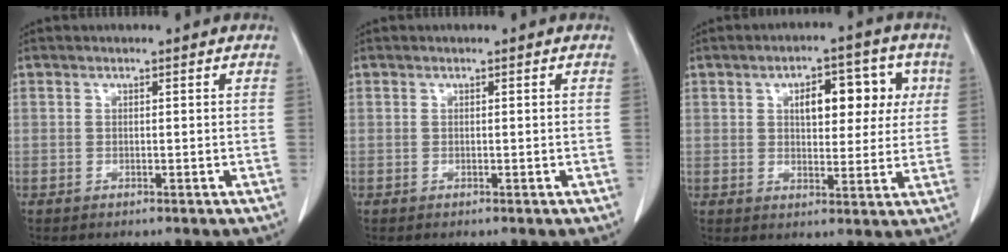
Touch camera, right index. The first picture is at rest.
{"total": 0.0}
{"total": 9.2, "force": [2.9, 4.5, 7.5], "torque": [-0.098, 0.024, 0.040]}